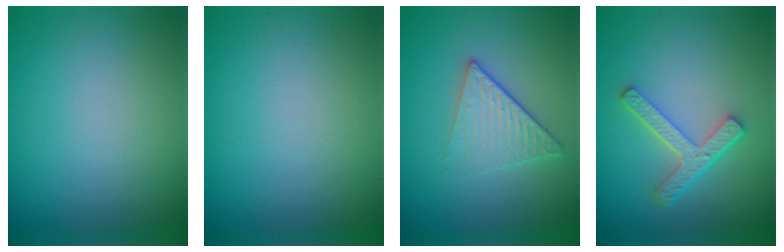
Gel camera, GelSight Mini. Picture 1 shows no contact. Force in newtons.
{"total": 0.0}
{"total": 3.3, "press": 2.8, "slide": 1.8}
{"total": 3.9, "press": 2.9, "slide": 2.5}